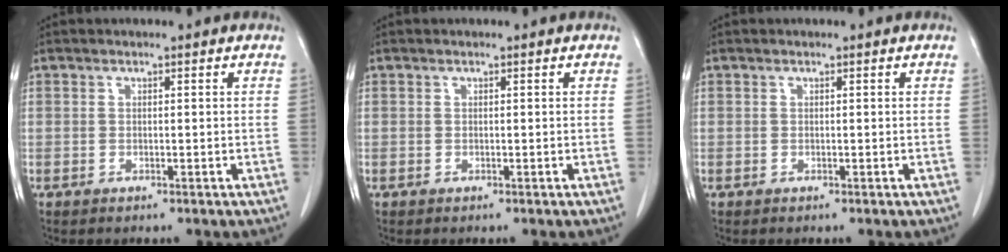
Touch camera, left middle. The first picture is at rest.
{"total": 0.0}
{"total": 0.0}